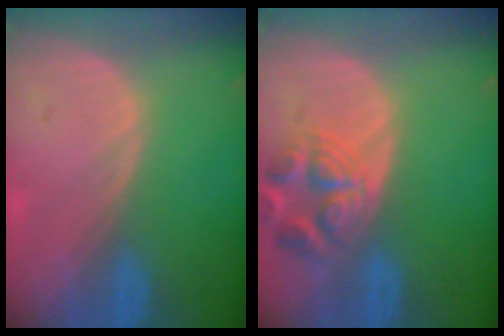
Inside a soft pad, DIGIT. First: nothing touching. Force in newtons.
{"total": 6.9, "press": 6.3, "slide": 2.8}